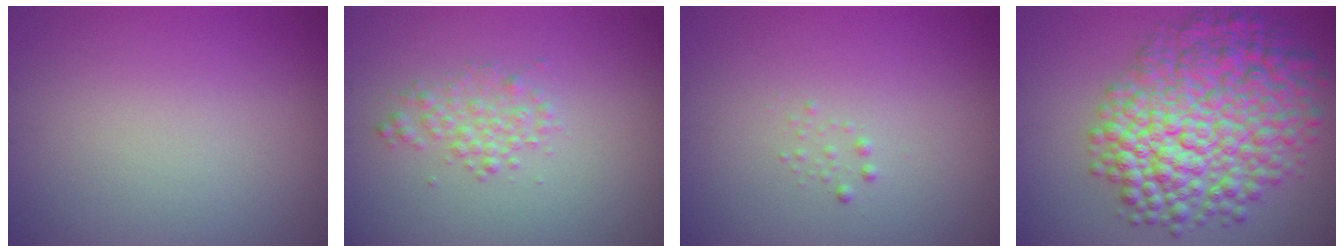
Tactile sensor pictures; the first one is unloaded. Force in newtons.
{"total": 1.9, "press": 1.9, "slide": 0.0}
{"total": 0.6, "press": 0.6, "slide": 0.0}
{"total": 10.9, "press": 10.9, "slide": 0.2}